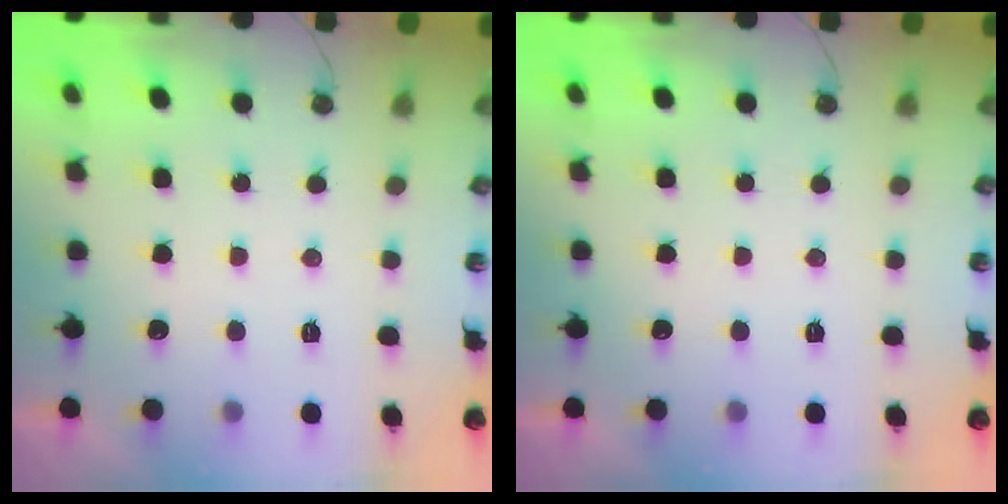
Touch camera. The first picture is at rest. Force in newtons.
{"total": 0.0}